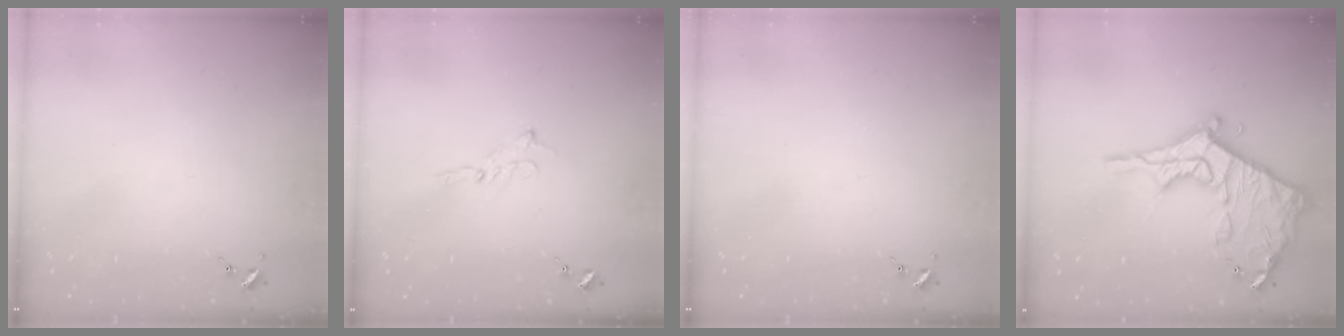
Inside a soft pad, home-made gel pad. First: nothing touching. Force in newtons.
{"total": 2.0, "press": 2.0, "slide": 0.2}
{"total": 0.0}
{"total": 21.0, "press": 20.9, "slide": 1.8}